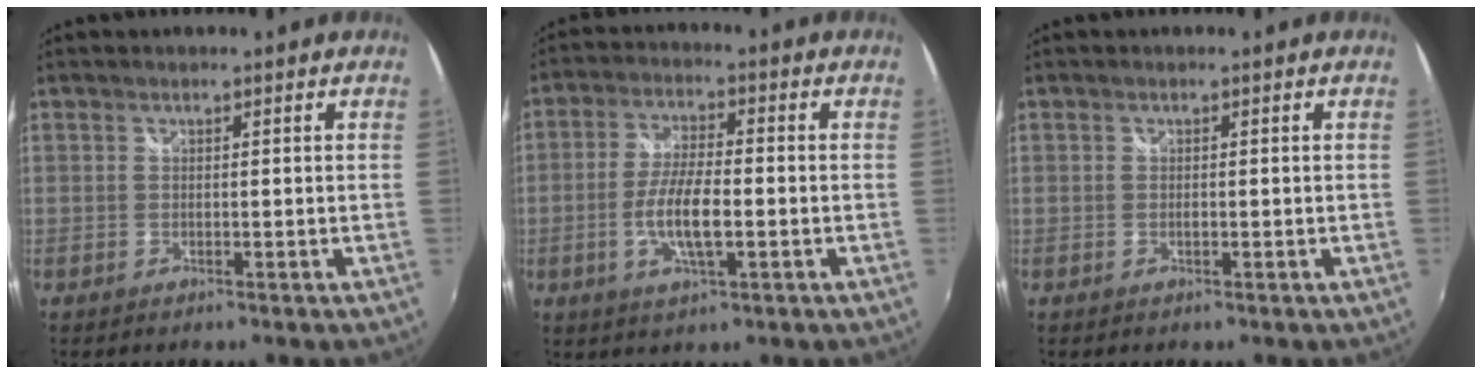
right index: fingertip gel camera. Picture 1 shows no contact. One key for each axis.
{"total": 8.5, "fx": -2.2, "fy": 2.4, "fz": 7.9, "tx": -0.157, "ty": -0.003, "tz": -0.043}
{"total": 0.5, "fx": -0.2, "fy": 0.2, "fz": 0.4, "tx": -0.008, "ty": -0.001, "tz": -0.004}